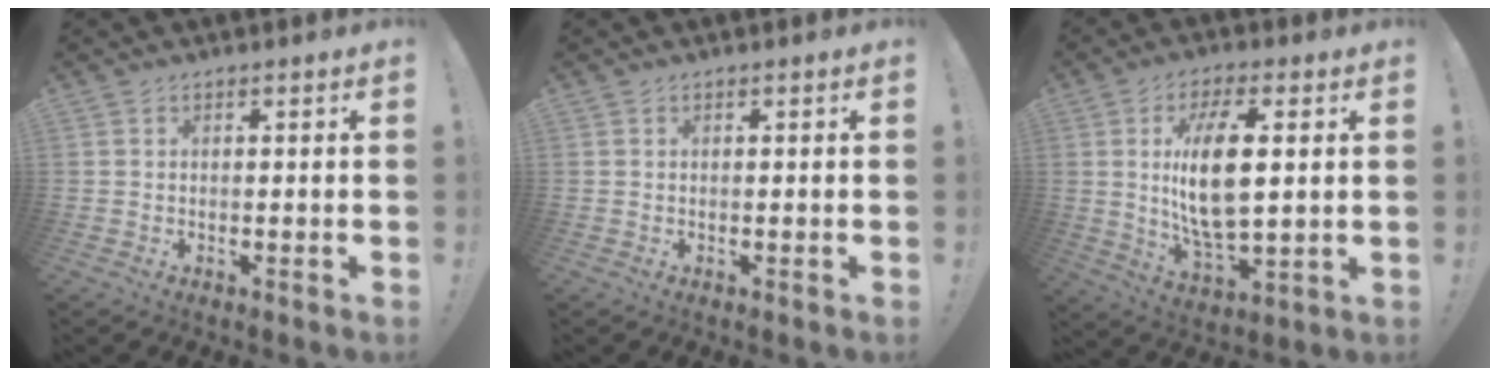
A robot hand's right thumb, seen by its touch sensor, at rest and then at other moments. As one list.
[{"total": 0.0}, {"total": 15.5, "force": [2.6, 6.7, 13.8], "torque": [-0.265, -0.015, 0.033]}]